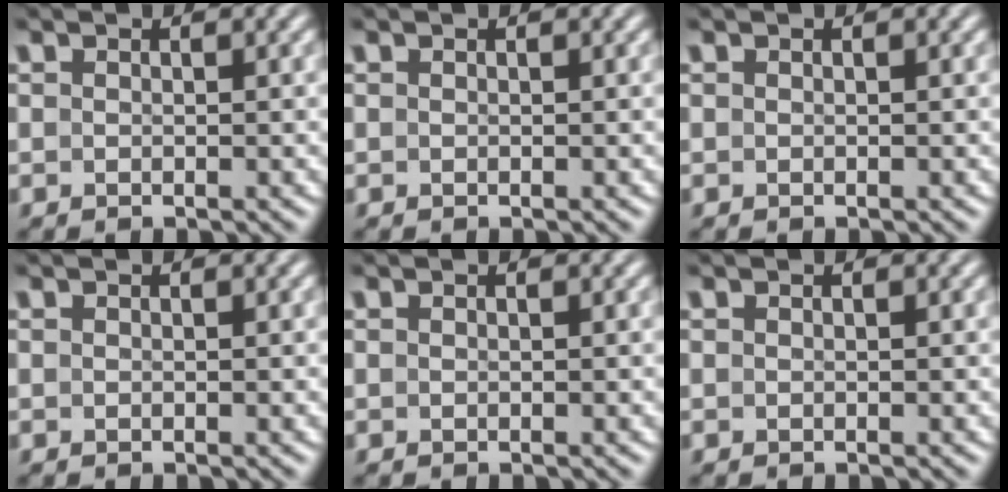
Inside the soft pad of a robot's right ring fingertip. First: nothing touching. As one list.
[{"total": 0.0}, {"total": 0.0}, {"total": 0.0}, {"total": 0.0}, {"total": 0.0}]